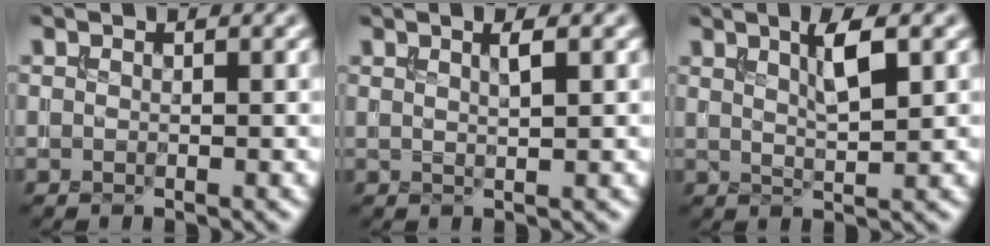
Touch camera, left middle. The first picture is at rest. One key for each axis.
{"total": 1.6, "fx": 0.6, "fy": 0.4, "fz": 1.4, "tx": -0.012, "ty": 0.003, "tz": 0.011}
{"total": 3.3, "fx": 1.3, "fy": 0.7, "fz": 2.9, "tx": -0.042, "ty": -0.001, "tz": 0.029}